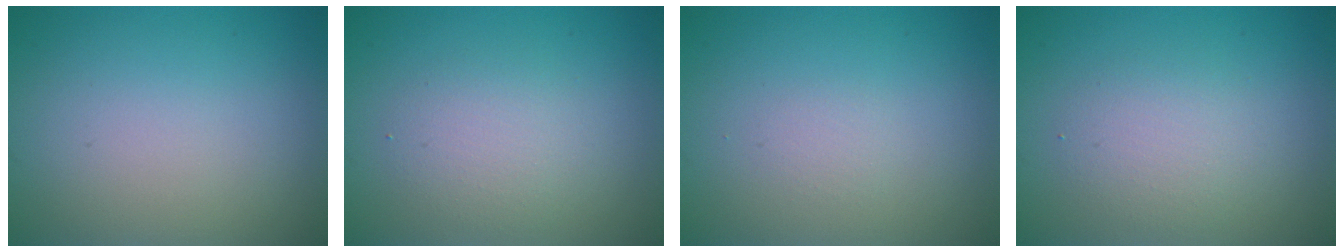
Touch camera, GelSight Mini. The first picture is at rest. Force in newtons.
{"total": 2.6, "press": 2.6, "slide": 0.2}
{"total": 0.0}
{"total": 2.6, "press": 2.6, "slide": 0.2}